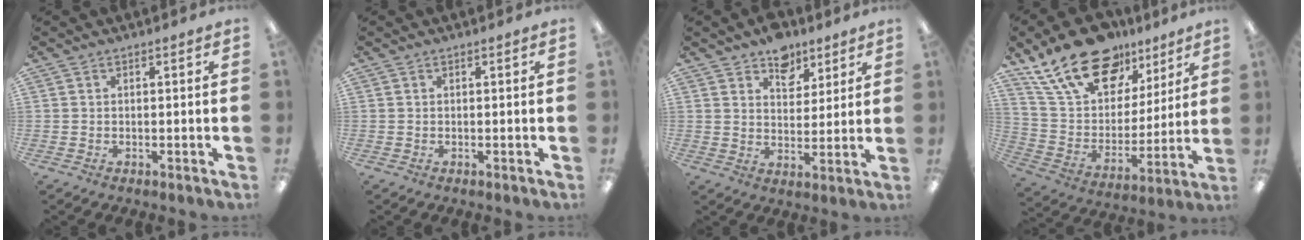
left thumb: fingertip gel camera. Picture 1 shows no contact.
{"total": 0.0}
{"total": 7.9, "force": [6.0, 4.9, 1.7], "torque": [-0.006, -0.040, 0.105]}
{"total": 22.0, "force": [15.3, 12.0, 10.2], "torque": [-0.188, -0.085, 0.278]}